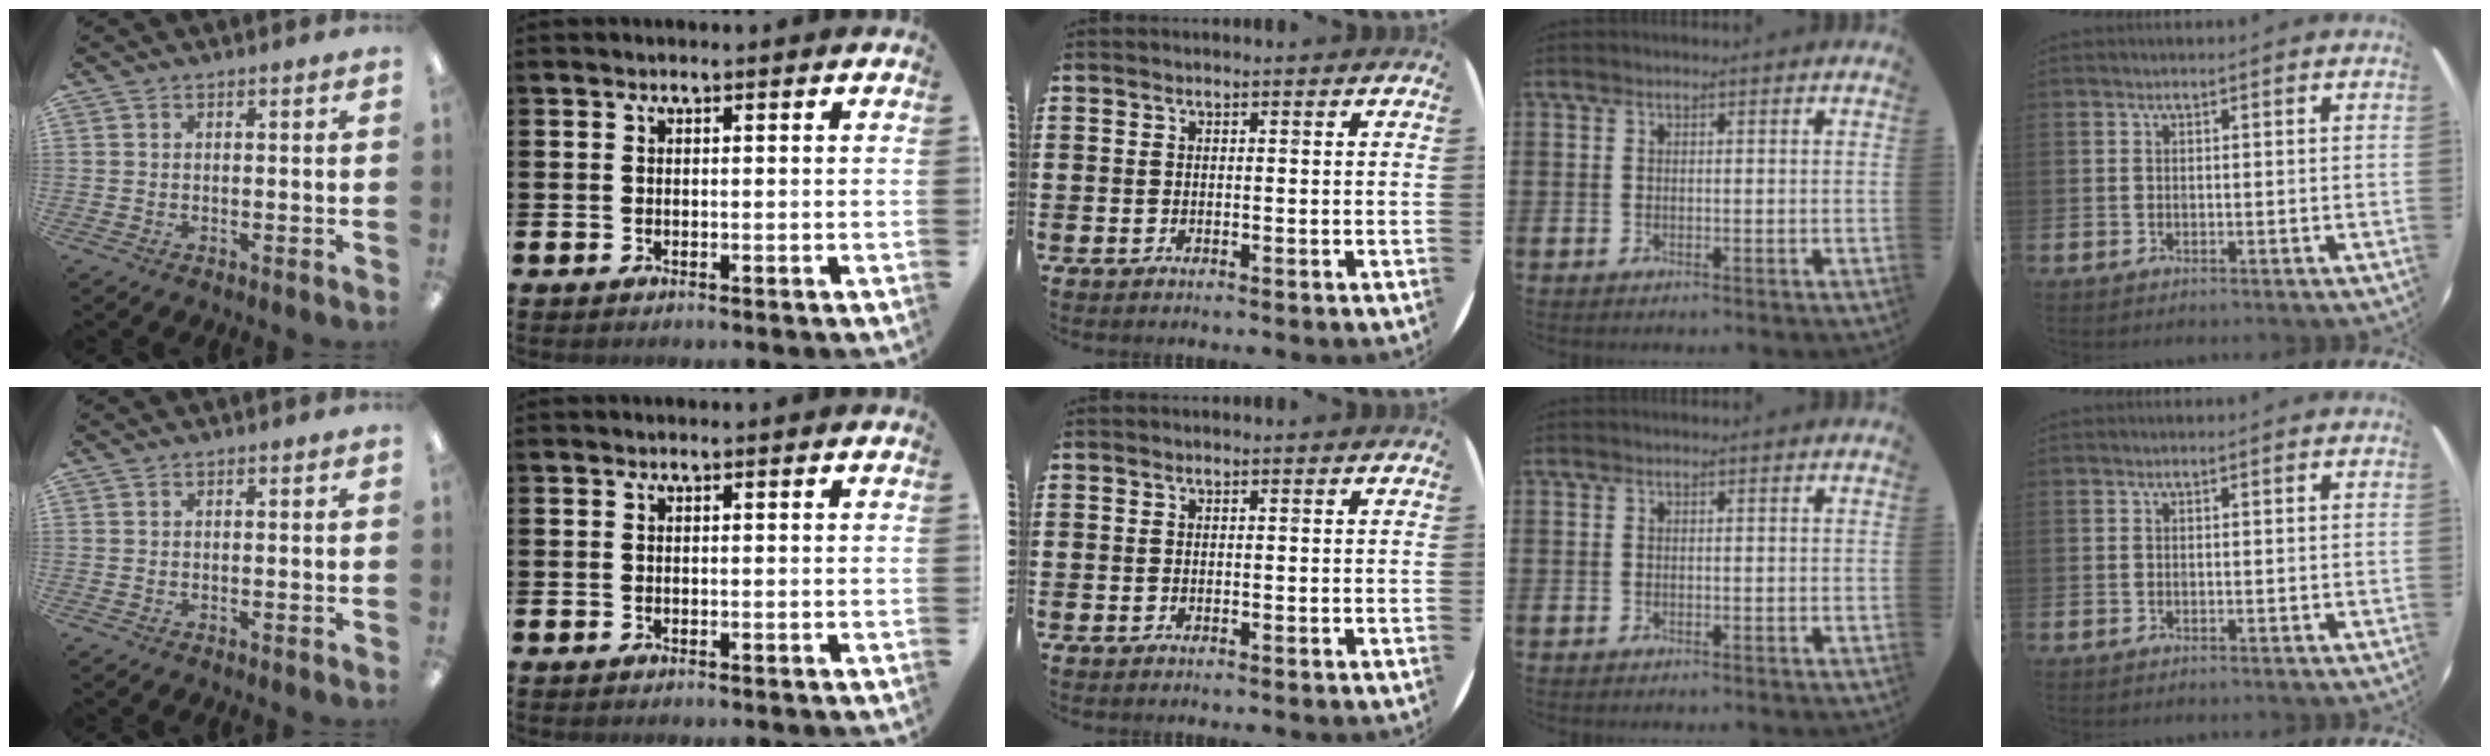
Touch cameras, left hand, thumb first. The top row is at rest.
{}